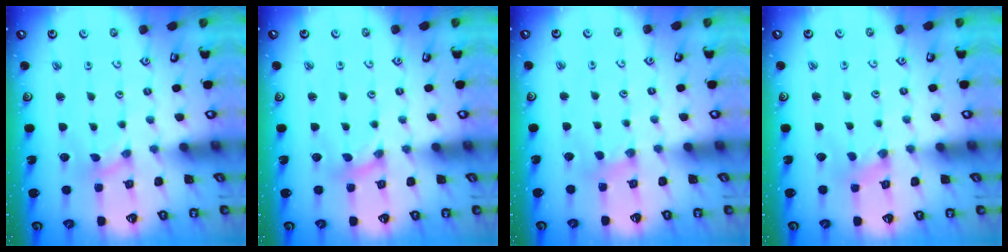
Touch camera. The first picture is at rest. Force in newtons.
{"total": 0.0}
{"total": 3.2, "press": 3.2, "slide": 0.5}
{"total": 0.0}